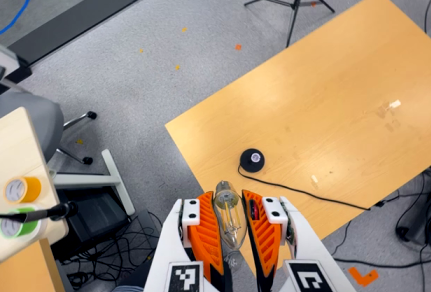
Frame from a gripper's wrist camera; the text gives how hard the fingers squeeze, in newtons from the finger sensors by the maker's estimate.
{"total": 23.9, "left": 26.1, "right": 21.6}